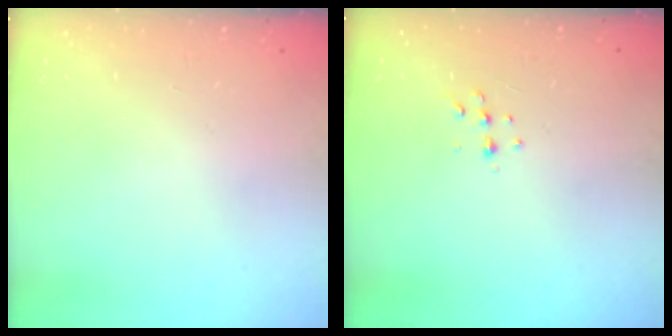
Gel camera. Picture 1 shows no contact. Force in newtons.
{"total": 5.6, "press": 5.6, "slide": 0.7}